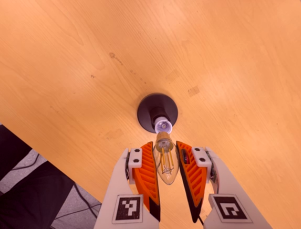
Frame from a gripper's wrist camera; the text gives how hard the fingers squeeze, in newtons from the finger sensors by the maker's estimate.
{"total": 10.9, "left": 10.3, "right": 11.5}